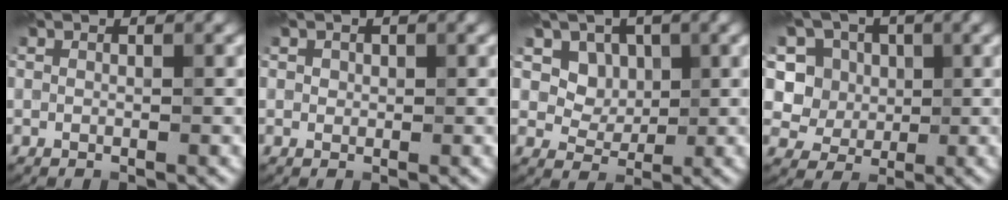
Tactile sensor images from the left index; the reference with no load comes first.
{"total": 0.7, "force": [0.3, 0.7, 0.1], "torque": [0.002, 0.006, 0.000]}
{"total": 4.3, "force": [2.0, 3.5, 1.5], "torque": [-0.036, -0.013, 0.048]}
{"total": 5.7, "force": [2.3, 4.9, 1.9], "torque": [-0.040, 0.001, 0.033]}